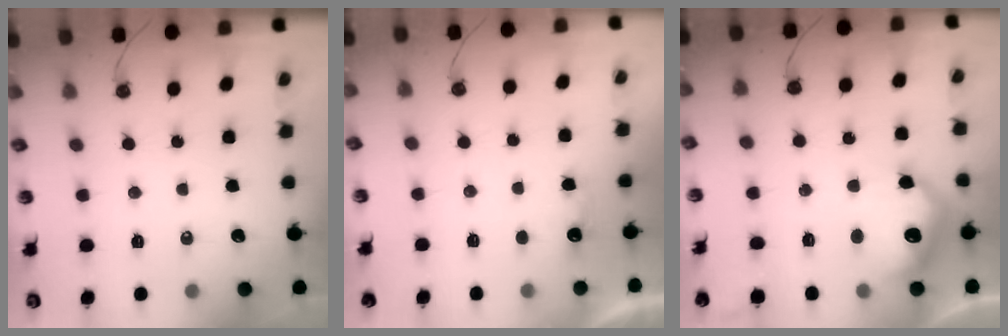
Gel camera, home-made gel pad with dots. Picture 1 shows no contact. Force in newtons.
{"total": 2.1, "press": 1.9, "slide": 0.9}
{"total": 13.9, "press": 13.9, "slide": 1.2}